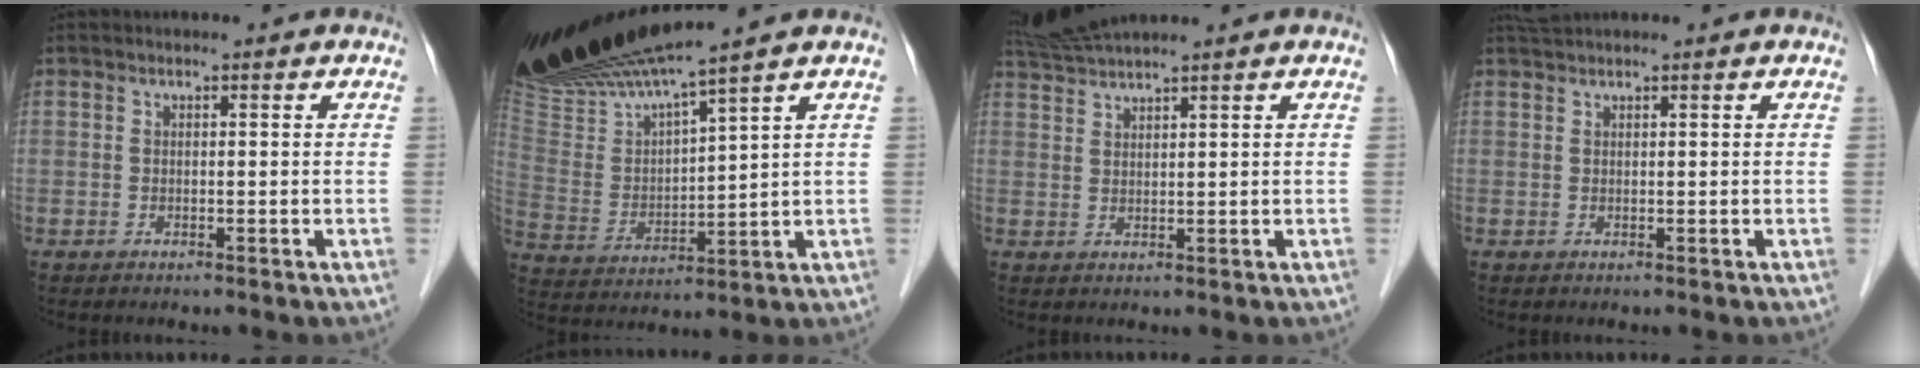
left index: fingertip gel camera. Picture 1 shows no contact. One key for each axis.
{"total": 17.1, "fx": 14.9, "fy": -0.3, "fz": 8.5, "tx": -0.168, "ty": -0.005, "tz": 0.295}
{"total": 4.3, "fx": 3.9, "fy": -1.3, "fz": 1.0, "tx": -0.026, "ty": 0.015, "tz": 0.082}
{"total": 1.3, "fx": 1.2, "fy": -0.3, "fz": 0.2, "tx": -0.006, "ty": 0.013, "tz": 0.031}